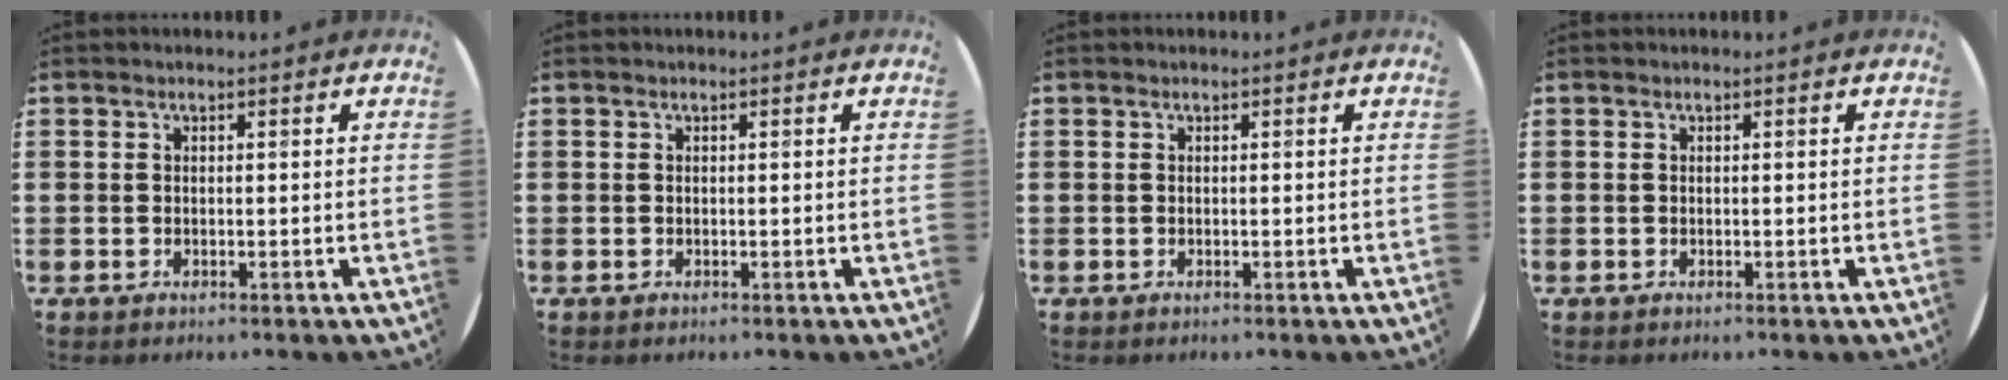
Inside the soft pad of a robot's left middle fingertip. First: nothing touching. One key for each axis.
{"total": 0.0}
{"total": 0.0}
{"total": 0.0}